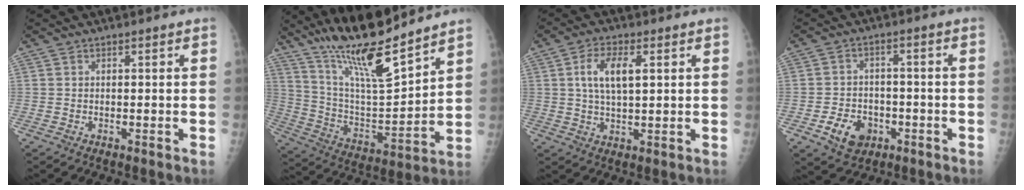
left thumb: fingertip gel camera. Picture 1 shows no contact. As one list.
[{"total": 19.8, "force": [15.4, 3.4, 12.1], "torque": [-0.187, -0.079, 0.282]}, {"total": 7.3, "force": [2.0, 3.2, 6.2], "torque": [-0.120, -0.001, 0.038]}, {"total": 7.5, "force": [-3.3, 5.7, 3.5], "torque": [-0.038, 0.020, -0.050]}]